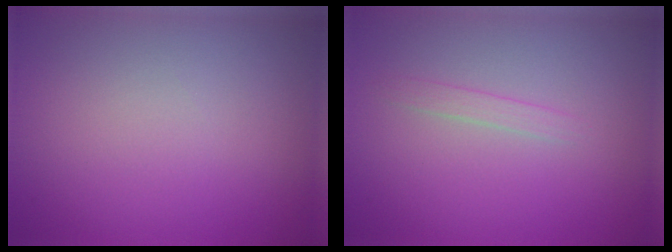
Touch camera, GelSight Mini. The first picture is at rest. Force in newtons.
{"total": 0.9, "press": 0.8, "slide": 0.1}